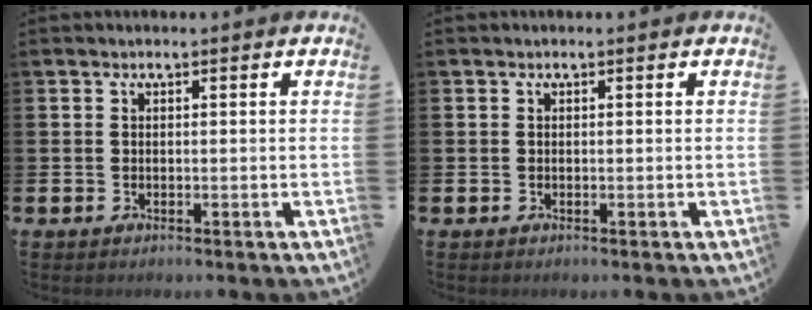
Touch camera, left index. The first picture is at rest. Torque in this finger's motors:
{"motor_torque": [-0.12, -0.06, 0.05, 0.02]}